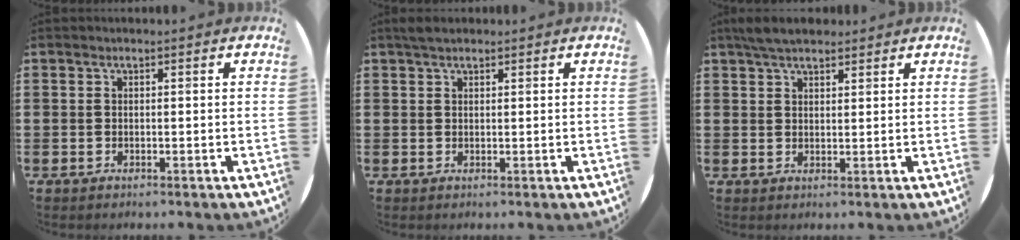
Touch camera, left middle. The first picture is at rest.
{"total": 1.6, "force": [1.4, 0.7, 0.6], "torque": [-0.006, 0.003, 0.023]}
{"total": 3.9, "force": [3.3, 1.4, 1.4], "torque": [-0.026, -0.002, 0.061]}